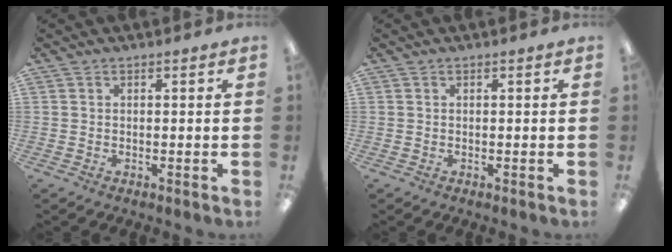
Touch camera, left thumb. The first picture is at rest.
{"total": 0.0}